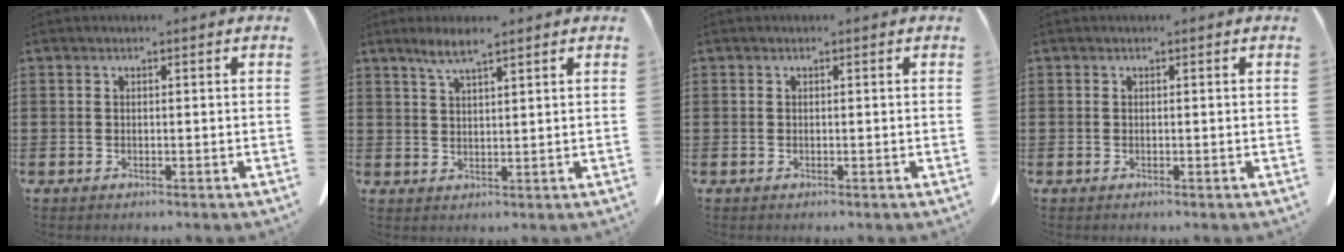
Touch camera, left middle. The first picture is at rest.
{"total": 4.0, "force": [2.8, 0.3, 2.8], "torque": [-0.062, 0.001, 0.049]}
{"total": 0.0}
{"total": 0.0}